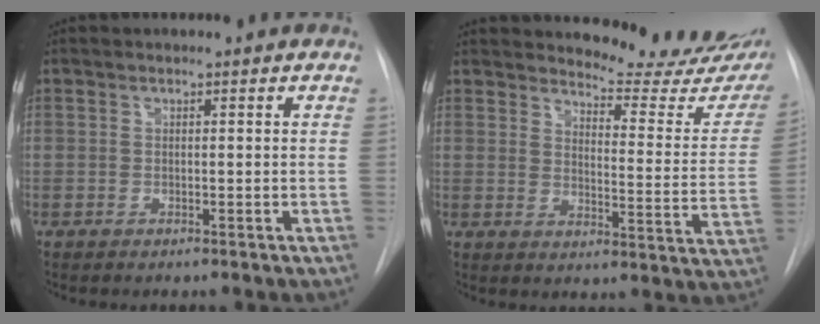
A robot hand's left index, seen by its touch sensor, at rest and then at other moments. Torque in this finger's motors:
{"motor_torque": [0.97, -1.17, 0.08, 0.00]}